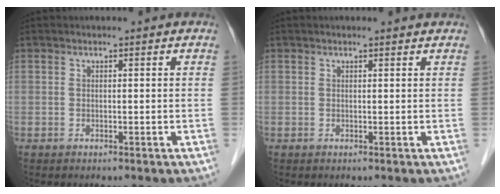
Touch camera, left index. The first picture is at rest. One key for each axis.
{"total": 1.5, "fx": 1.4, "fy": 0.1, "fz": 0.5, "tx": -0.013, "ty": 0.008, "tz": 0.016}